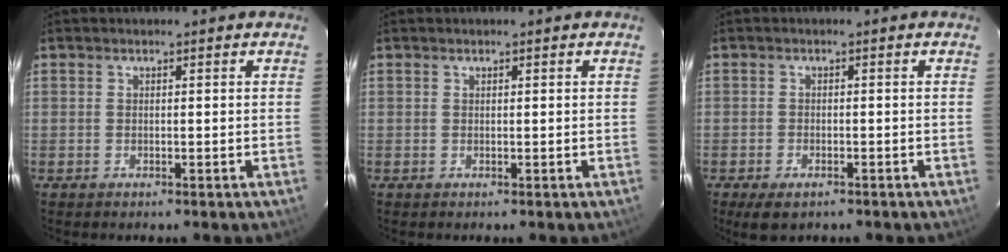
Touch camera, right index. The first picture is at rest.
{"total": 0.0}
{"total": 4.0, "force": [-2.7, 2.0, 2.2], "torque": [-0.052, -0.014, -0.044]}